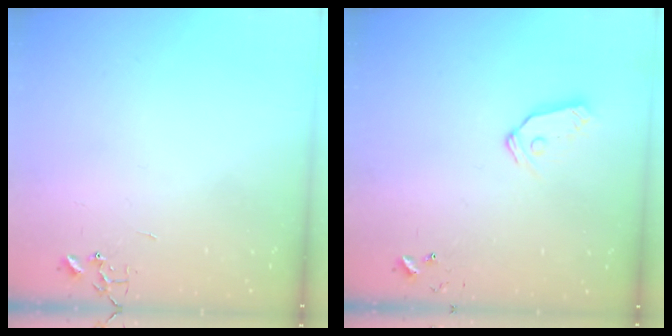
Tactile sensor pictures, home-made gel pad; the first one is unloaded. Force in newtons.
{"total": 8.1, "press": 8.1, "slide": 0.7}